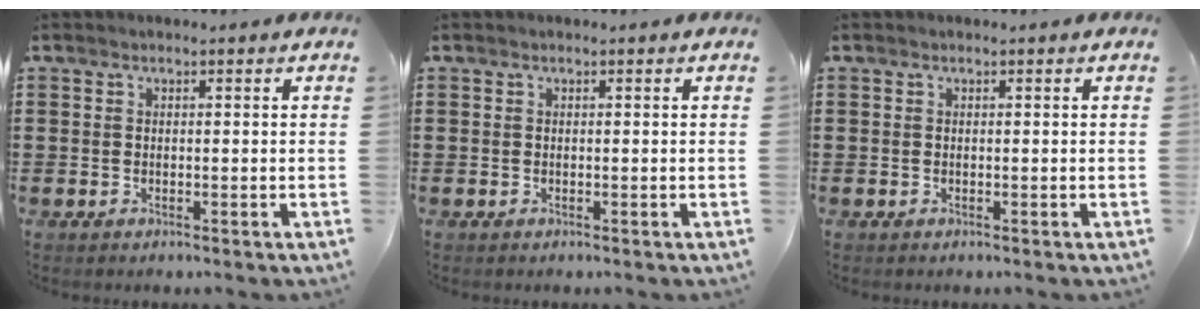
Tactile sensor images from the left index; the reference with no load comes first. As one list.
[{"total": 0.0}, {"total": 0.0}]